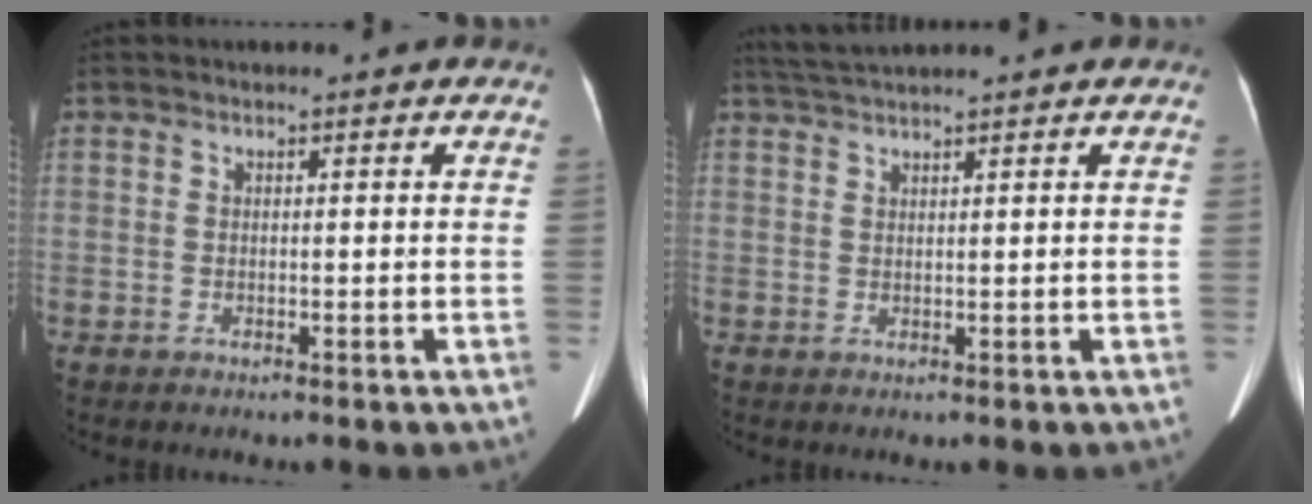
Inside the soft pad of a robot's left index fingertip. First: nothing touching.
{"total": 3.8, "force": [3.5, -0.8, 1.5], "torque": [-0.026, 0.027, 0.068]}